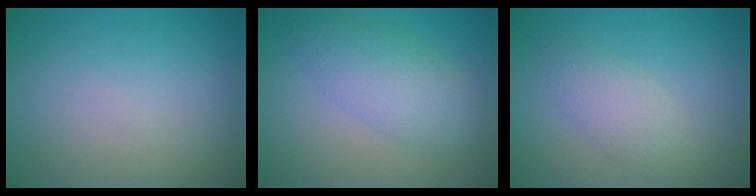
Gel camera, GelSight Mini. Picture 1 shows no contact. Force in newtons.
{"total": 4.7, "press": 4.7, "slide": 0.2}
{"total": 2.8, "press": 2.8, "slide": 0.2}